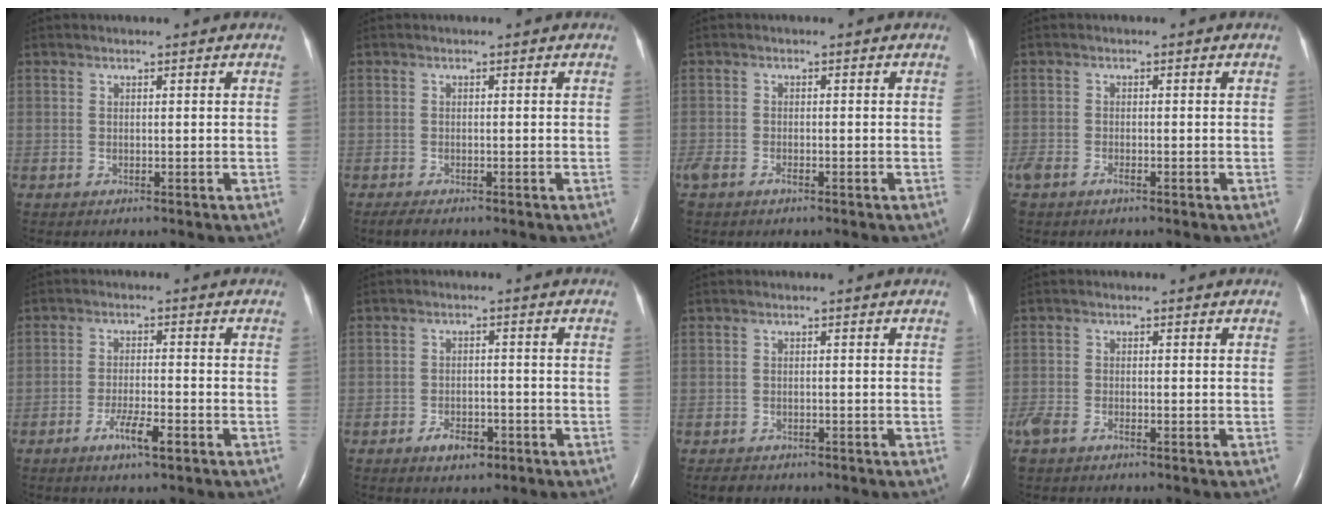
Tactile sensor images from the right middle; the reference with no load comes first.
{"total": 1.6, "force": [-1.2, 0.4, 0.9], "torque": [-0.026, -0.006, -0.020]}
{"total": 4.5, "force": [-2.8, 2.4, 2.5], "torque": [-0.070, -0.006, -0.048]}
{"total": 3.9, "force": [-2.4, 2.0, 2.3], "torque": [-0.062, -0.006, -0.042]}
{"total": 4.3, "force": [-2.5, 0.4, 3.5], "torque": [-0.068, -0.003, -0.044]}
{"total": 3.7, "force": [-2.3, 1.9, 2.2], "torque": [-0.037, 0.003, -0.032]}
{"total": 2.2, "force": [-1.8, 1.1, 0.6], "torque": [-0.016, -0.002, -0.023]}
{"total": 4.9, "force": [-3.3, 2.4, 2.8], "torque": [-0.071, -0.009, -0.063]}